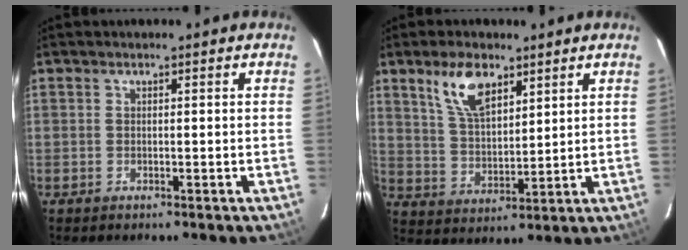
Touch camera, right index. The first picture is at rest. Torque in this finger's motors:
{"motor_torque": [0.85, 0.82, 0.39, 0.07]}